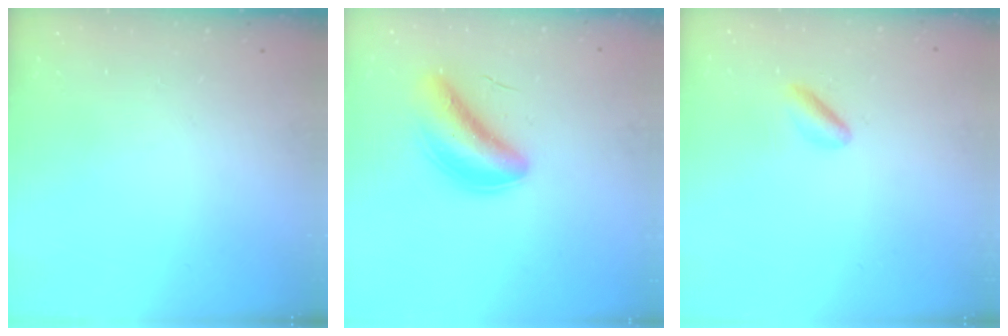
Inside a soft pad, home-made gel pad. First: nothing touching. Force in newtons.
{"total": 6.2, "press": 6.0, "slide": 1.5}
{"total": 3.1, "press": 2.8, "slide": 1.1}